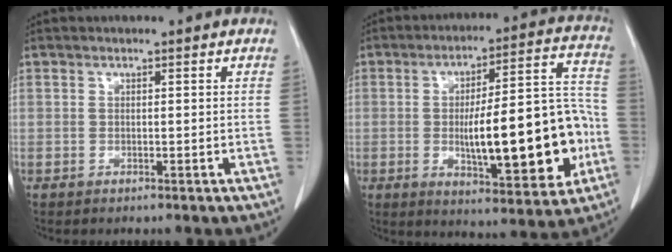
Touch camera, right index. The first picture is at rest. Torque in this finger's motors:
{"motor_torque": [1.75, -0.39, 1.05, 0.21]}